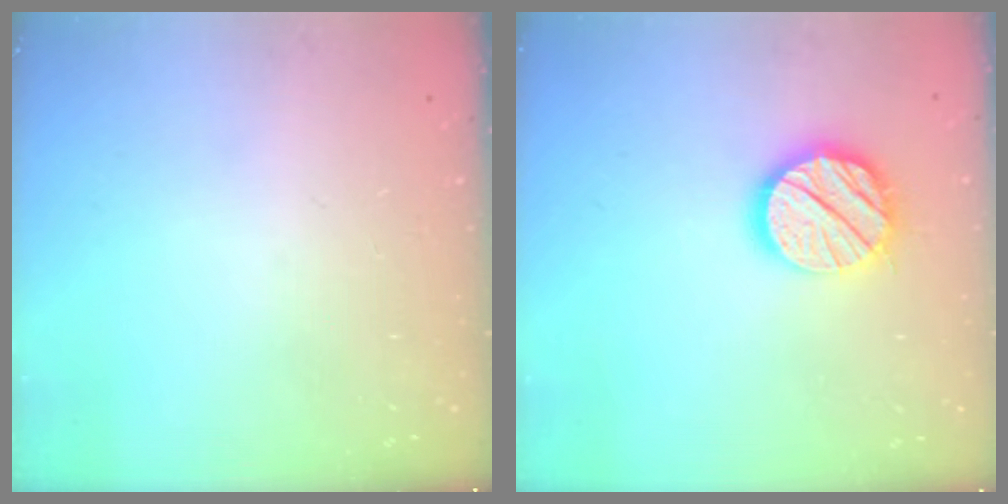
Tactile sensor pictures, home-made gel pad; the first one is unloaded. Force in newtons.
{"total": 14.3, "press": 14.2, "slide": 2.0}